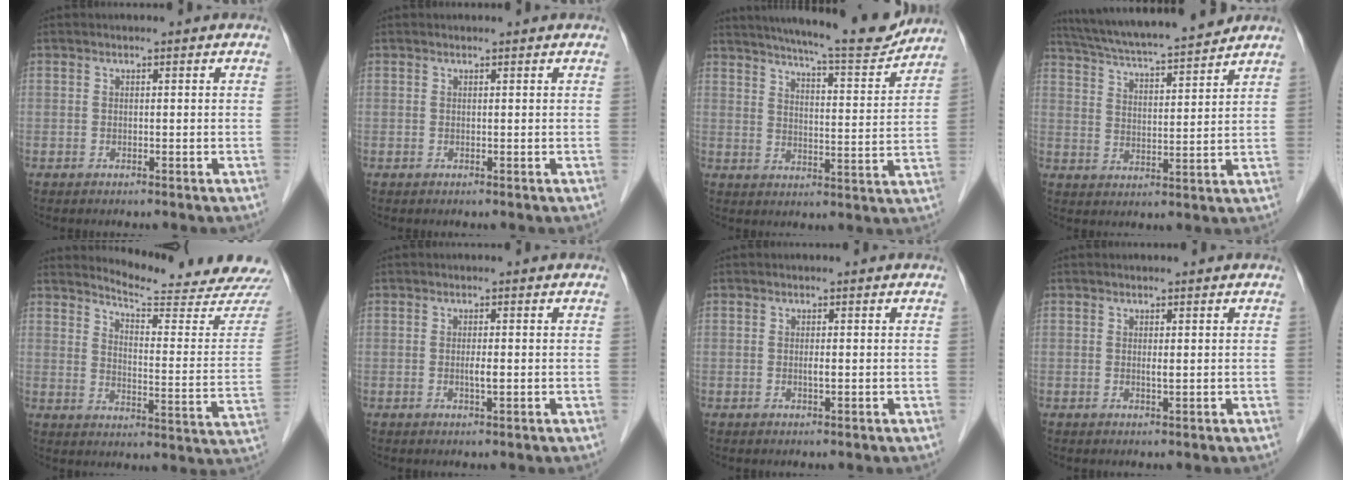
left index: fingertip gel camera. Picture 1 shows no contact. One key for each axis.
{"total": 0.9, "fx": 0.9, "fy": 0.0, "fz": 0.1, "tx": -0.008, "ty": 0.004, "tz": 0.011}
{"total": 16.2, "fx": 14.8, "fy": 0.7, "fz": 6.5, "tx": -0.101, "ty": -0.021, "tz": 0.201}
{"total": 16.0, "fx": 14.5, "fy": 0.7, "fz": 6.8, "tx": -0.124, "ty": 0.018, "tz": 0.228}
{"total": 17.5, "fx": 17.1, "fy": -0.8, "fz": 3.4, "tx": -0.051, "ty": -0.119, "tz": 0.207}
{"total": 1.3, "fx": -0.1, "fy": 0.1, "fz": 1.3, "tx": -0.026, "ty": -0.002, "tz": -0.001}
{"total": 0.8, "fx": 0.1, "fy": 0.0, "fz": 0.8, "tx": -0.016, "ty": -0.001, "tz": 0.001}
{"total": 0.7, "fx": 0.3, "fy": 0.0, "fz": 0.7, "tx": -0.016, "ty": -0.001, "tz": 0.005}